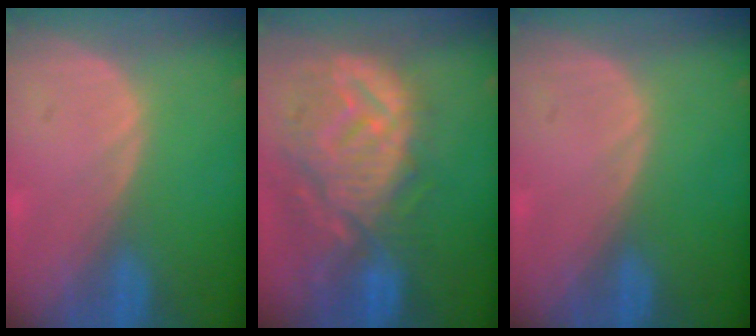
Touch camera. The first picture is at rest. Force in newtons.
{"total": 12.6, "press": 11.2, "slide": 5.8}
{"total": 0.0}